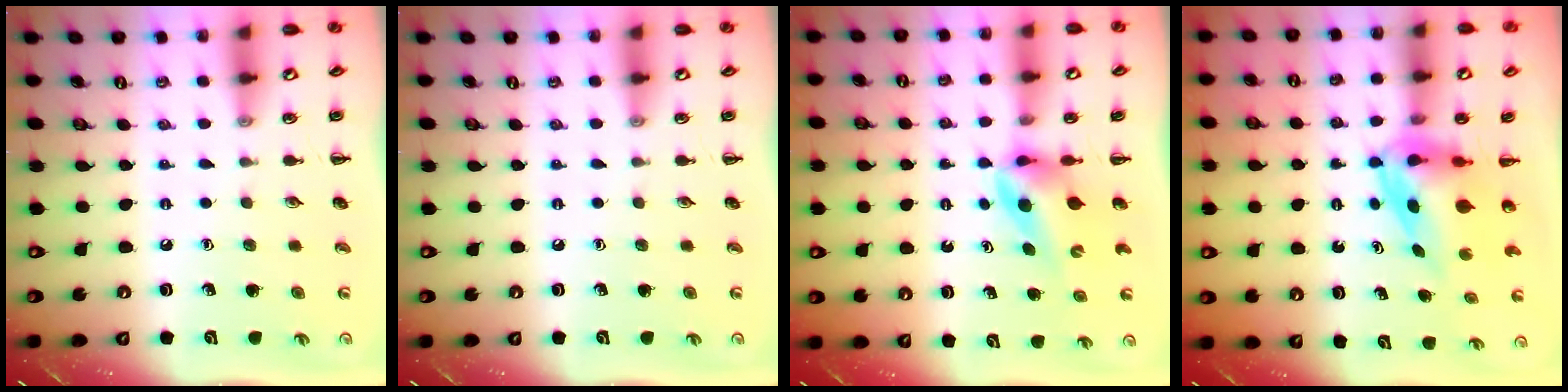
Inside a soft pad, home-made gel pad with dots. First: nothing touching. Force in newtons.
{"total": 0.0}
{"total": 4.7, "press": 4.6, "slide": 0.8}
{"total": 4.0, "press": 4.0, "slide": 0.7}